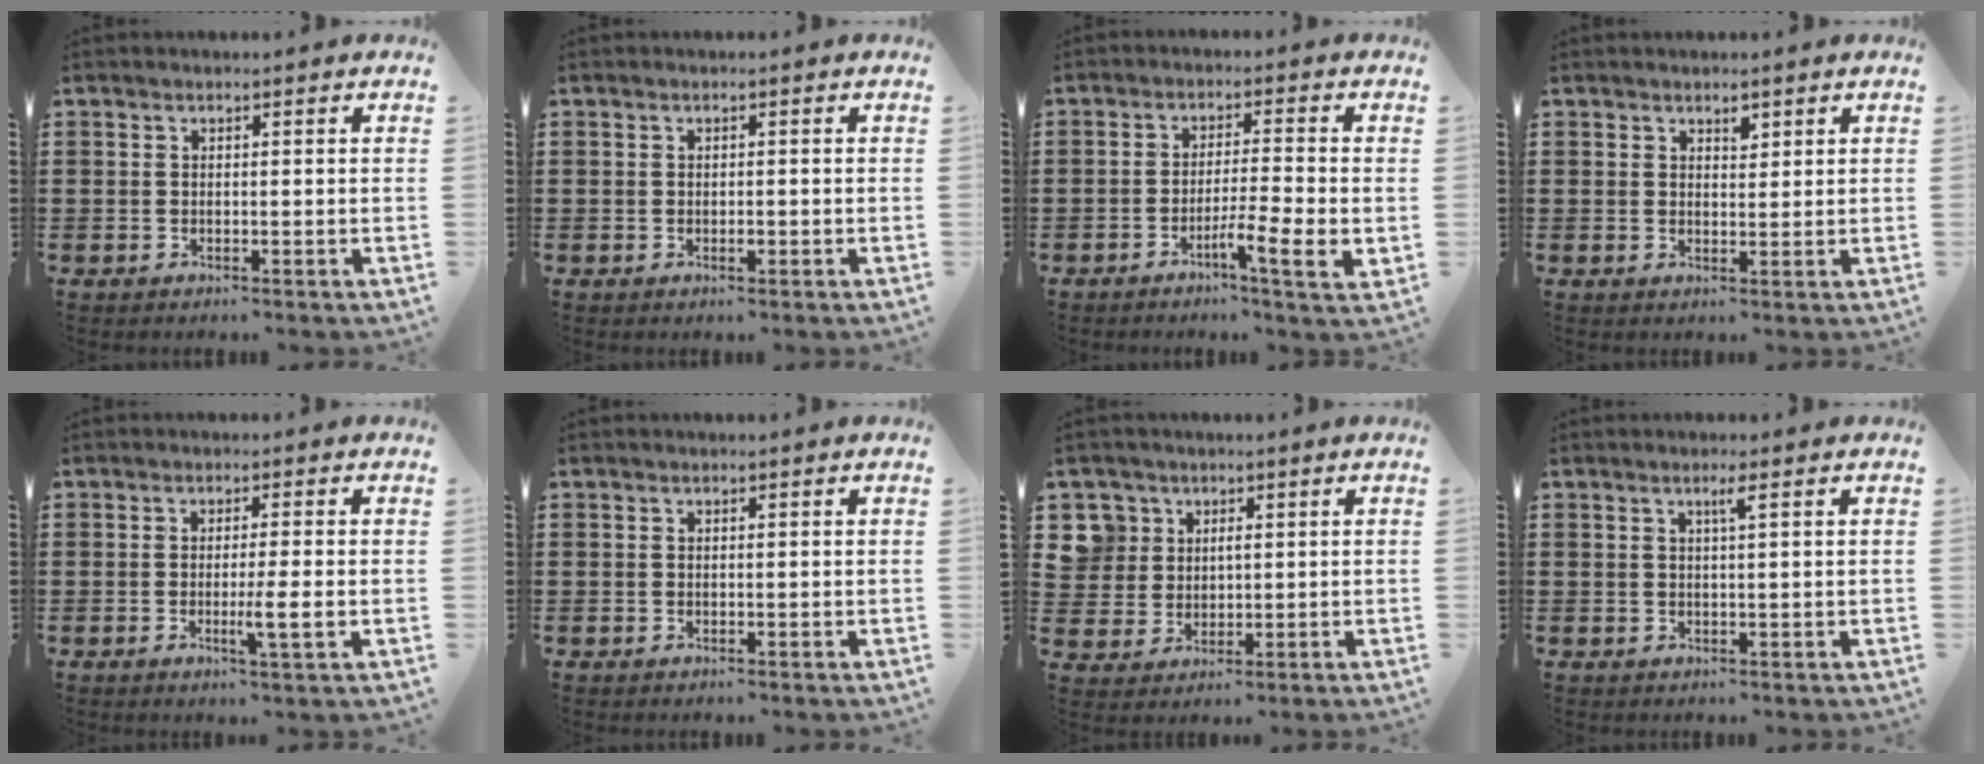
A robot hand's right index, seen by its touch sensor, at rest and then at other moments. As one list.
[{"total": 0.9, "force": [-0.3, 0.3, 0.7], "torque": [-0.014, -0.004, -0.005]}, {"total": 6.5, "force": [-2.8, 0.3, 5.8], "torque": [-0.092, -0.006, -0.046]}, {"total": 1.8, "force": [1.4, 0.8, 0.8], "torque": [-0.009, -0.001, 0.023]}, {"total": 3.8, "force": [-1.0, -0.2, 3.7], "torque": [-0.060, -0.010, -0.019]}, {"total": 0.0}, {"total": 5.2, "force": [2.1, 4.7, 0.5], "torque": [-0.038, 0.016, 0.041]}, {"total": 1.5, "force": [0.6, -0.2, 1.4], "torque": [-0.026, -0.001, 0.008]}]